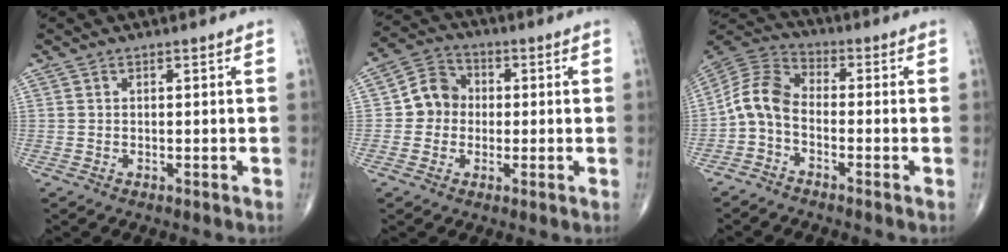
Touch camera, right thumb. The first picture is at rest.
{"total": 7.1, "force": [-0.2, 6.4, 3.0], "torque": [-0.023, 0.021, -0.018]}
{"total": 7.5, "force": [-2.3, 4.6, 5.5], "torque": [-0.105, 0.038, -0.064]}